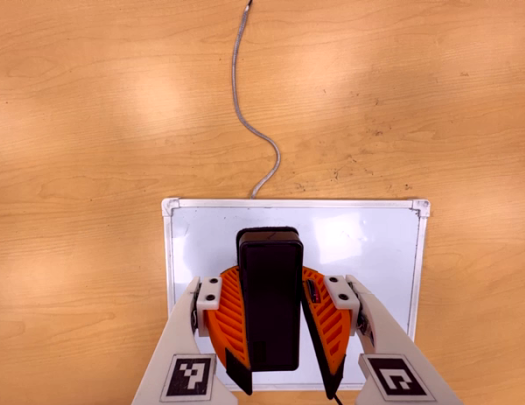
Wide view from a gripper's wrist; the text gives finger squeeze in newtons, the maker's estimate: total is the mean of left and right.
{"total": 9.7, "left": 9.1, "right": 10.3}